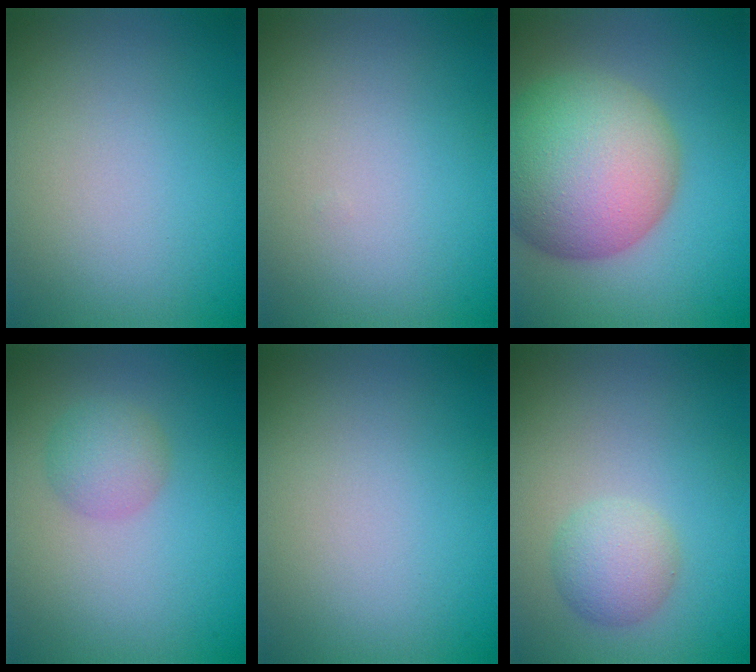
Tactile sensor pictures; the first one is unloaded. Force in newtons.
{"total": 0.0}
{"total": 13.2, "press": 13.2, "slide": 0.6}
{"total": 2.4, "press": 2.4, "slide": 0.1}
{"total": 0.0}
{"total": 2.7, "press": 2.7, "slide": 0.1}